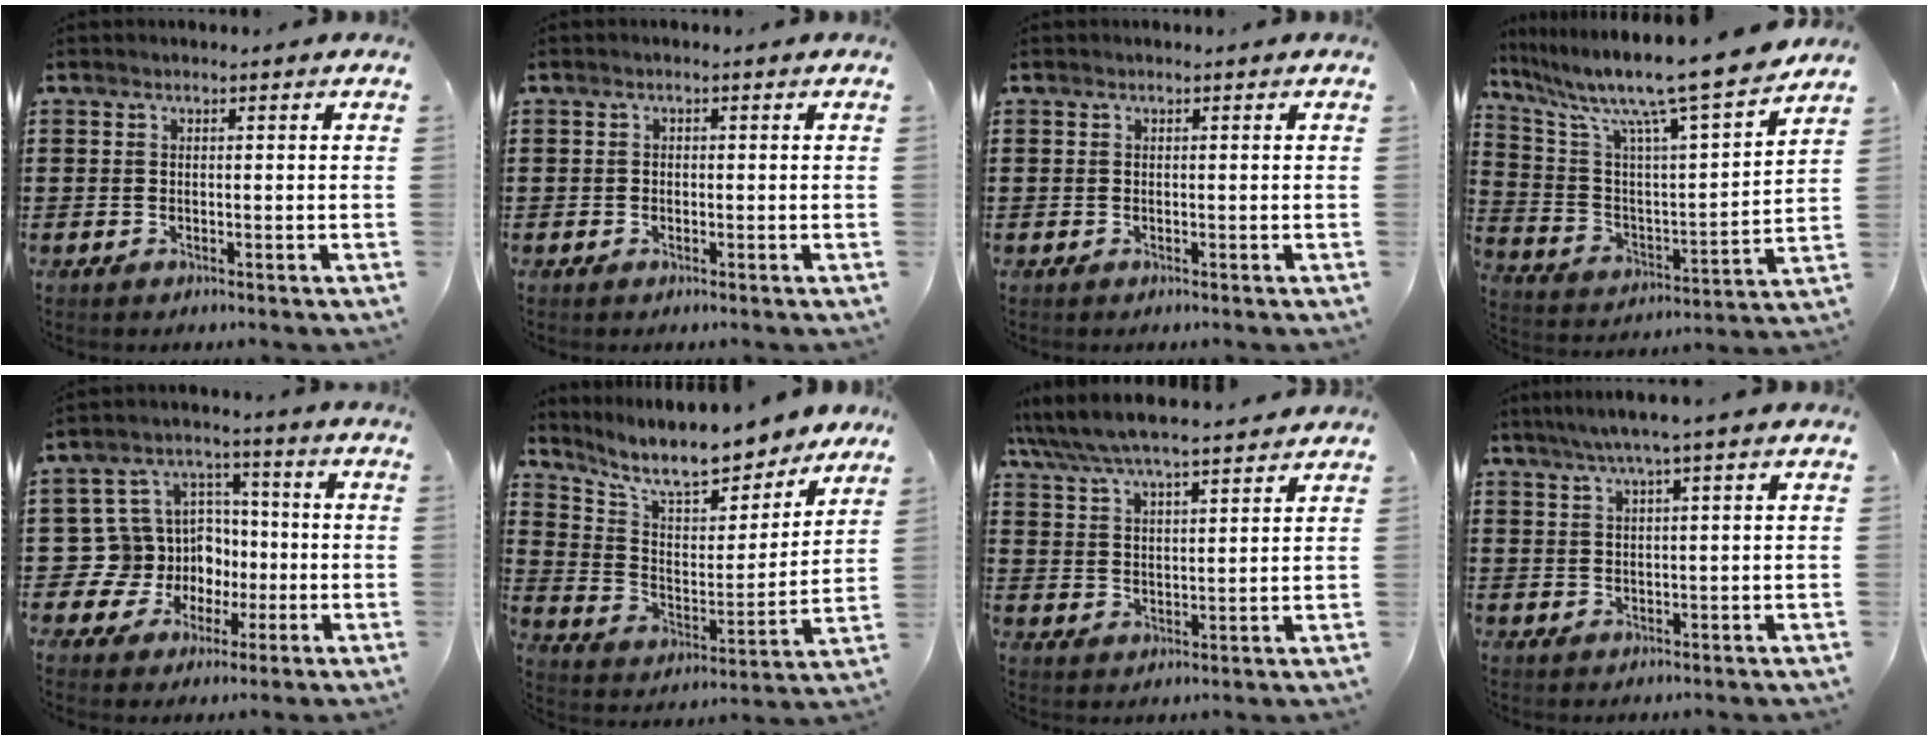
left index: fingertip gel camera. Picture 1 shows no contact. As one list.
[{"total": 0.6, "force": [-0.2, 0.5, 0.2], "torque": [-0.006, 0.002, -0.005]}, {"total": 0.0}, {"total": 11.8, "force": [9.9, 0.0, 6.4], "torque": [-0.155, -0.078, 0.157]}, {"total": 10.6, "force": [-0.8, 10.0, 3.4], "torque": [-0.126, 0.000, -0.006]}, {"total": 11.1, "force": [9.7, 2.1, 5.0], "torque": [-0.122, -0.064, 0.166]}, {"total": 6.2, "force": [5.8, 0.5, 2.1], "torque": [-0.063, -0.027, 0.101]}, {"total": 3.2, "force": [1.9, -0.4, 2.5], "torque": [-0.051, 0.002, 0.032]}]